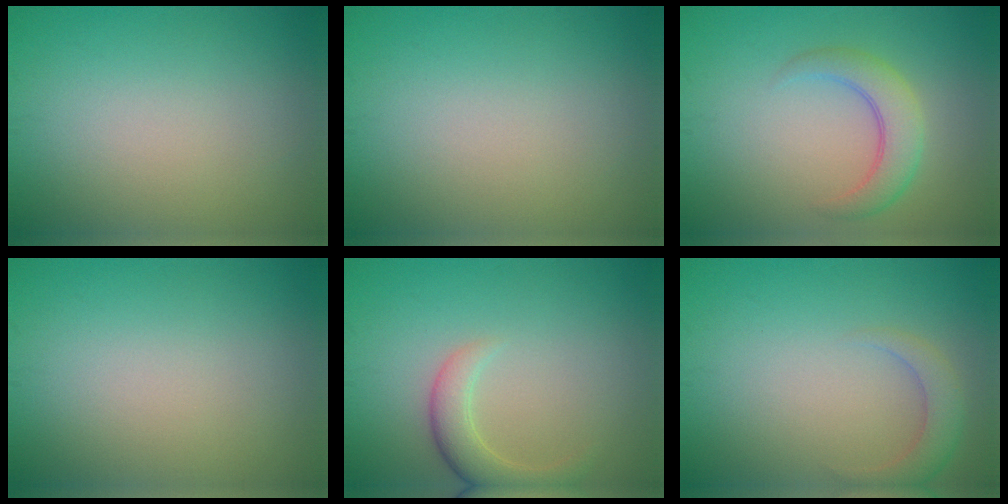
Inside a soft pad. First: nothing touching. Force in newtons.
{"total": 0.0}
{"total": 3.6, "press": 3.6, "slide": 0.2}
{"total": 0.0}
{"total": 3.2, "press": 3.2, "slide": 0.3}
{"total": 2.4, "press": 2.4, "slide": 0.3}